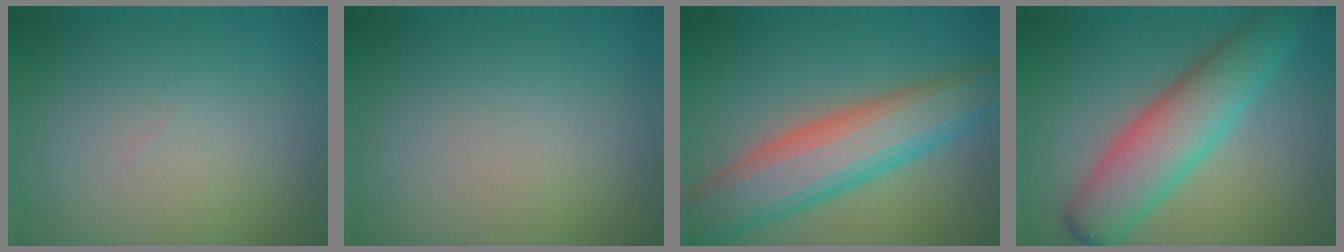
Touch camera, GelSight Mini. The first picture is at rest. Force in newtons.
{"total": 0.0}
{"total": 8.0, "press": 8.0, "slide": 0.4}
{"total": 6.5, "press": 6.5, "slide": 0.2}